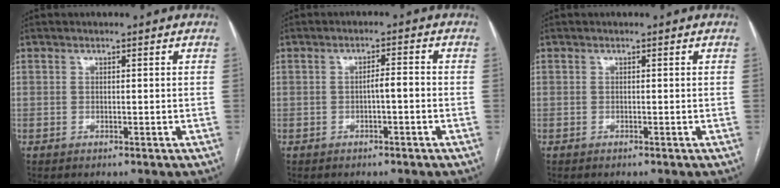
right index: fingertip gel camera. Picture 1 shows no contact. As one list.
[{"total": 2.2, "force": [-0.7, 0.4, 2.1], "torque": [-0.031, 0.005, -0.011]}, {"total": 0.0}]